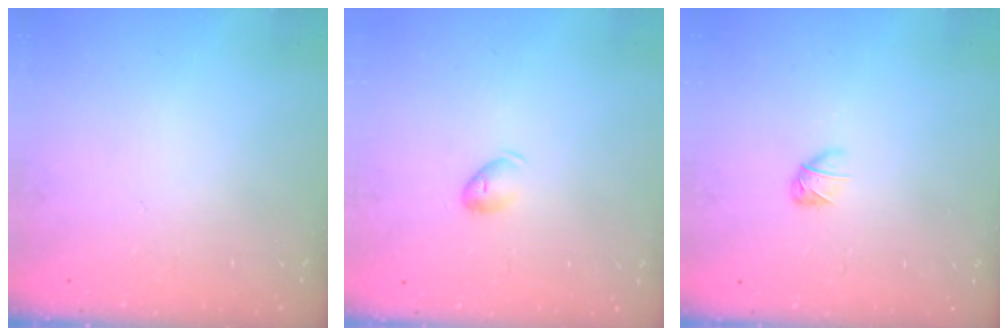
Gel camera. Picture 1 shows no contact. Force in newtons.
{"total": 5.7, "press": 5.6, "slide": 1.1}
{"total": 3.6, "press": 3.5, "slide": 0.8}